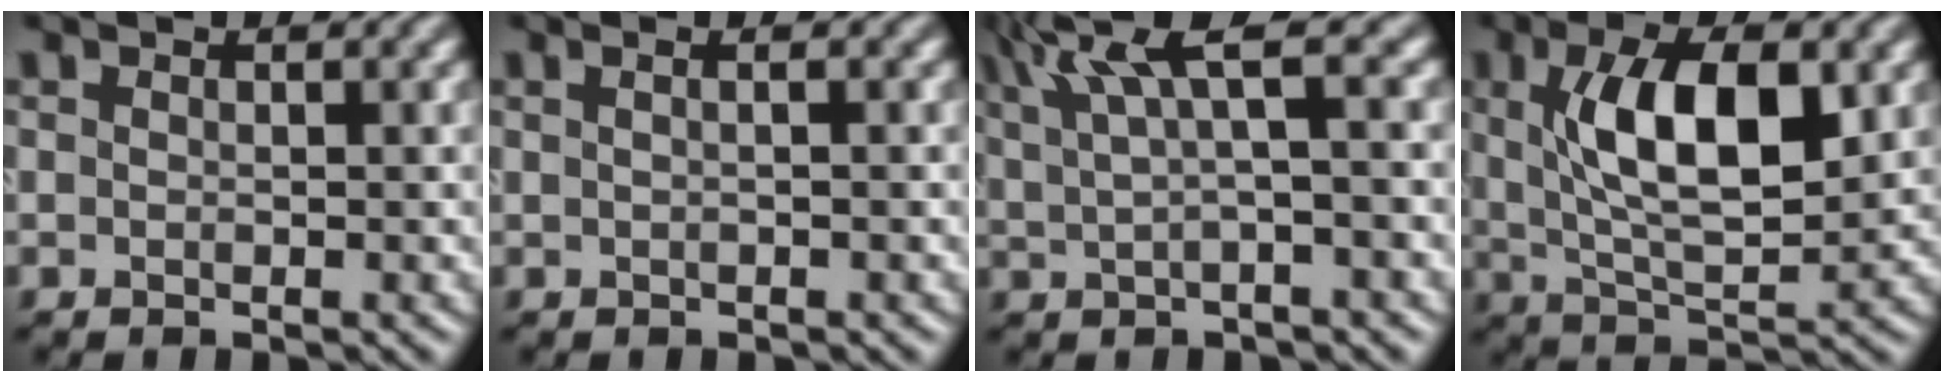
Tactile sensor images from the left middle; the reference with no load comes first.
{"total": 1.1, "force": [0.3, 0.3, 1.0], "torque": [-0.015, -0.003, -0.003]}
{"total": 5.3, "force": [2.9, 1.0, 4.4], "torque": [-0.078, 0.020, 0.054]}
{"total": 8.5, "force": [2.3, 3.2, 7.5], "torque": [-0.136, 0.006, 0.039]}